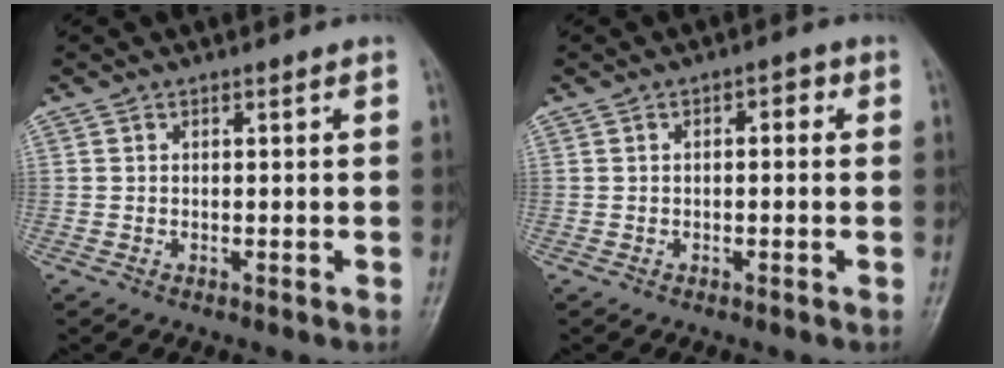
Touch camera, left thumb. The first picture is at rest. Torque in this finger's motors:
{"motor_torque": [-0.38, 0.05, -0.17, -0.03, -0.02]}